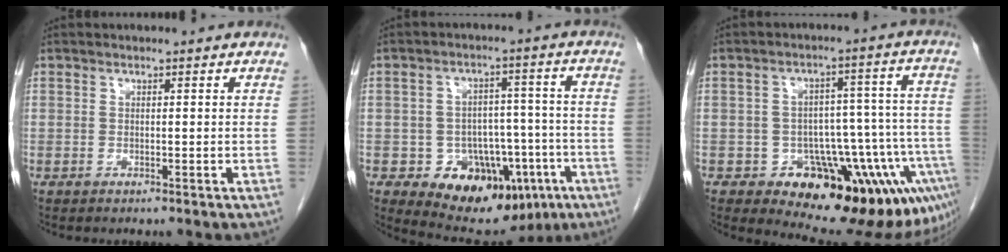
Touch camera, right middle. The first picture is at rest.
{"total": 15.4, "force": [-7.8, 9.5, 9.2], "torque": [-0.110, 0.029, -0.100]}
{"total": 18.8, "force": [-10.9, 7.6, 13.3], "torque": [-0.053, 0.063, -0.124]}